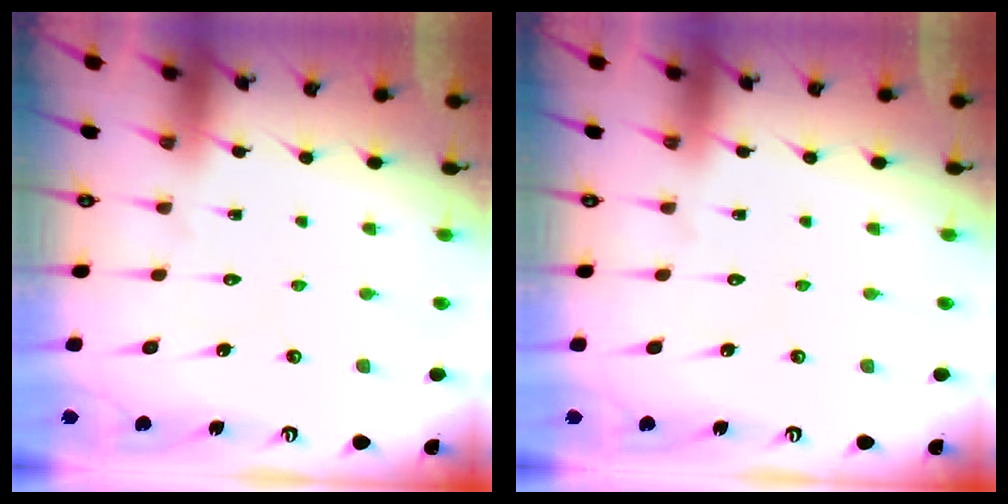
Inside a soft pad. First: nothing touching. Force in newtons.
{"total": 0.0}